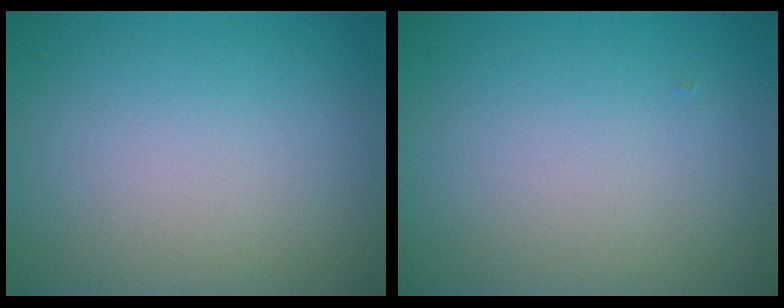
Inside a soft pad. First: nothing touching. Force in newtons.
{"total": 0.0}